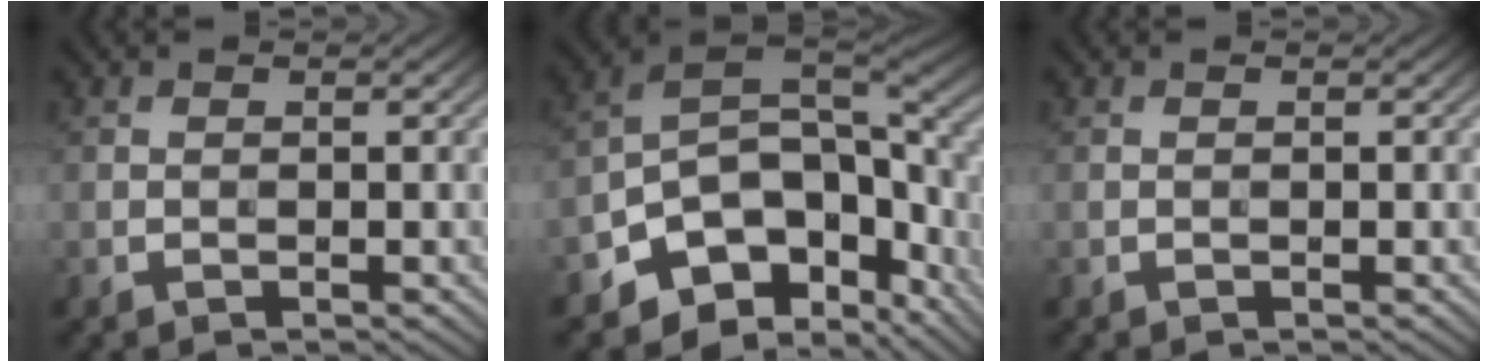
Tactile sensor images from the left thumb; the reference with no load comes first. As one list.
[{"total": 13.1, "force": [-5.8, 8.0, 8.7], "torque": [-0.161, -0.019, -0.095]}, {"total": 0.0}]